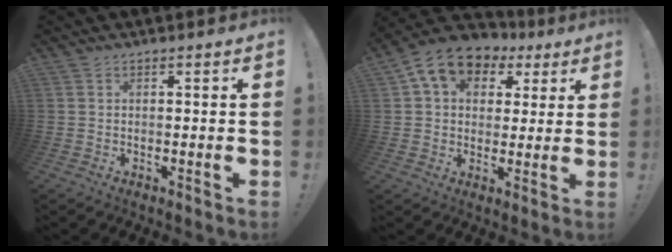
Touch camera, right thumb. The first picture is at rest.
{"total": 12.0, "force": [5.7, 8.8, 5.9], "torque": [-0.094, -0.023, 0.109]}